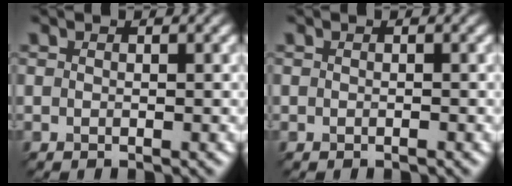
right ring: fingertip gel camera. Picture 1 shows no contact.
{"total": 0.6, "force": [-0.5, -0.2, -0.2], "torque": [0.002, 0.002, -0.002]}